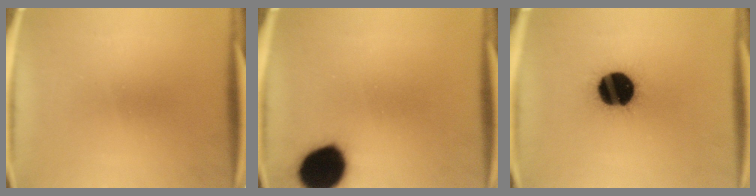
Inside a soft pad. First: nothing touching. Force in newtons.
{"total": 16.1}
{"total": 19.7}